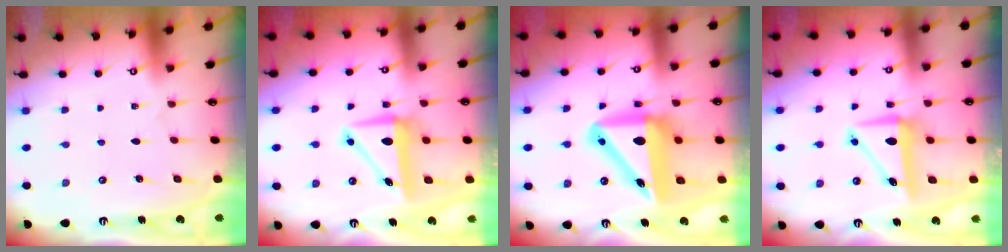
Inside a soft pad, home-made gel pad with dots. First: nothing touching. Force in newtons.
{"total": 7.5, "press": 7.4, "slide": 1.3}
{"total": 14.3, "press": 13.7, "slide": 4.0}
{"total": 7.2, "press": 7.1, "slide": 1.3}